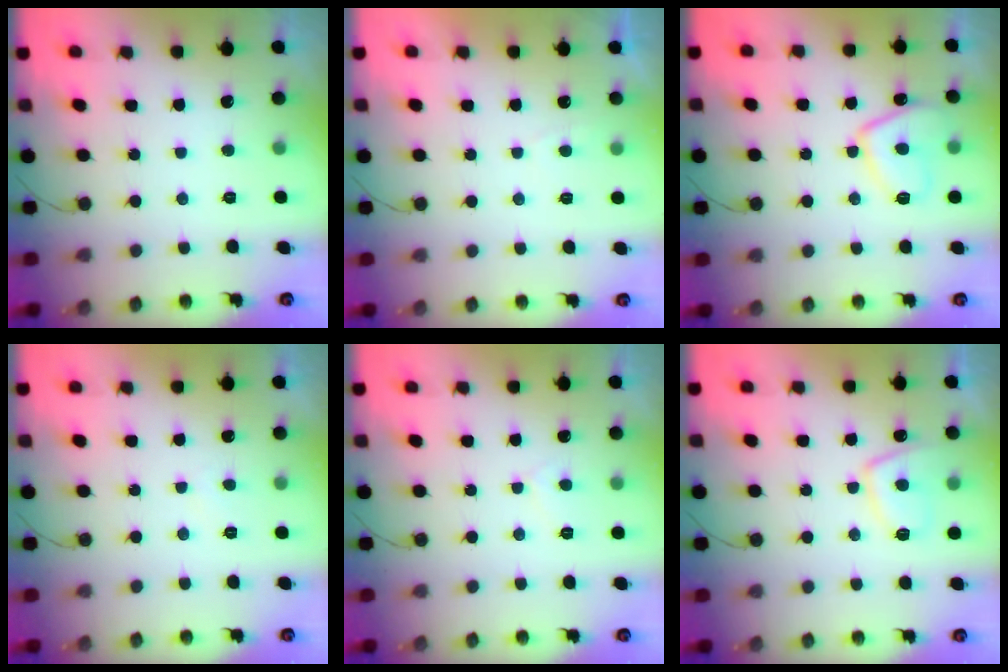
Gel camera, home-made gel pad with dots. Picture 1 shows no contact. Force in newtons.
{"total": 0.9, "press": 0.7, "slide": 0.5}
{"total": 10.6, "press": 10.5, "slide": 1.2}
{"total": 1.6, "press": 1.6, "slide": 0.4}
{"total": 3.9, "press": 3.9, "slide": 0.4}
{"total": 8.9, "press": 8.9, "slide": 1.1}